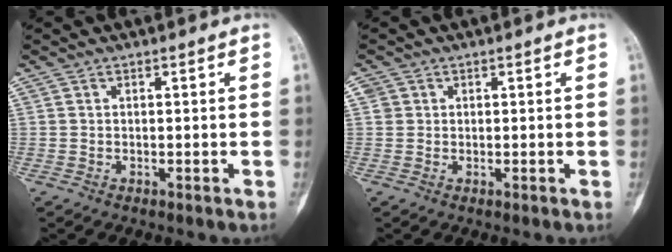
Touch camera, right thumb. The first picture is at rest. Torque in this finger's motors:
{"motor_torque": [-0.18, -0.29, 0.15, -0.02, -0.03]}